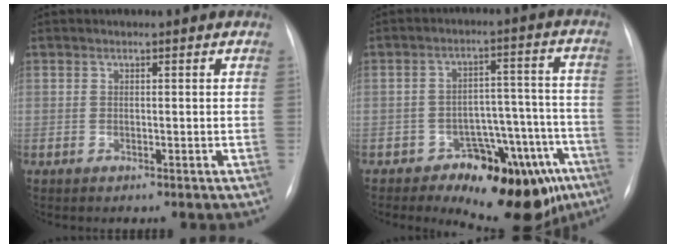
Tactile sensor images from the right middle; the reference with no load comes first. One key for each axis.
{"total": 15.1, "fx": -9.6, "fy": 6.9, "fz": 9.4, "tx": -0.079, "ty": 0.061, "tz": -0.127}